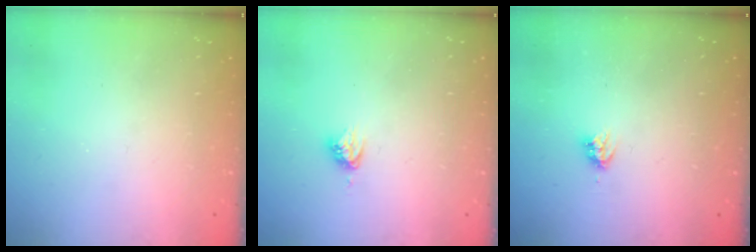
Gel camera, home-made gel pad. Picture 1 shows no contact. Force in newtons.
{"total": 4.2, "press": 4.1, "slide": 0.6}
{"total": 3.7, "press": 3.7, "slide": 0.1}